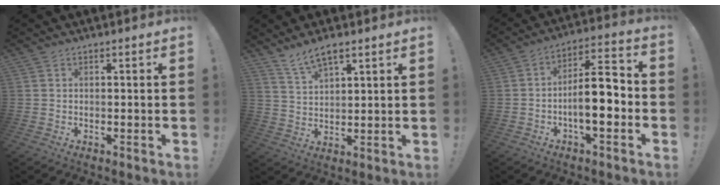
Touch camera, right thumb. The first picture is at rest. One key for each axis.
{"total": 6.5, "fx": 5.0, "fy": 1.8, "fz": 3.8, "tx": -0.074, "ty": -0.021, "tz": 0.092}
{"total": 12.5, "fx": -3.1, "fy": 4.2, "fz": 11.4, "tx": -0.184, "ty": 0.010, "tz": -0.056}